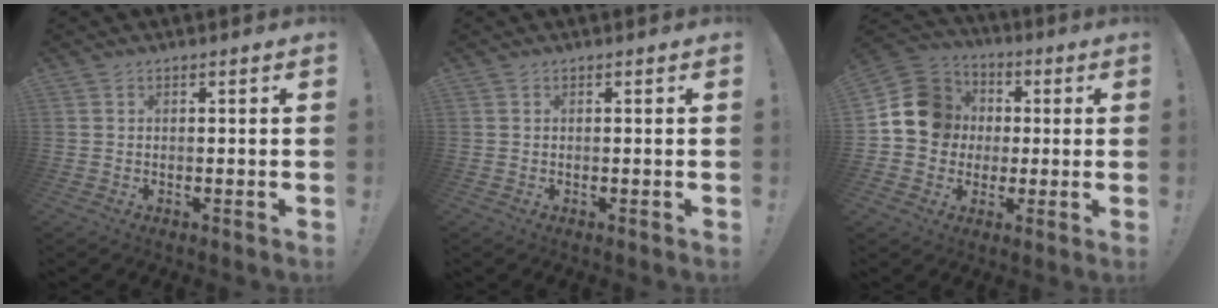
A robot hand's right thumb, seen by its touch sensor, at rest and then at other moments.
{"total": 0.0}
{"total": 14.2, "force": [1.3, 13.0, 5.4], "torque": [-0.075, 0.013, 0.035]}